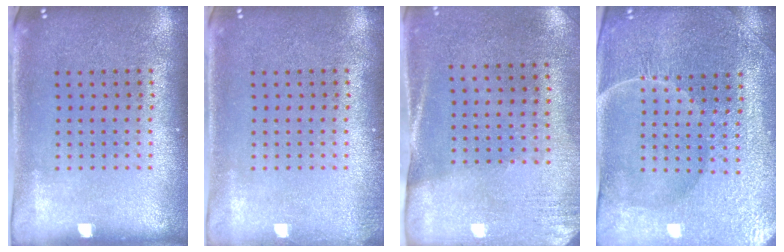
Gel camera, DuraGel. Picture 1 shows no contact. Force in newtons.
{"total": 0.7, "press": 0.7, "slide": 0.2}
{"total": 2.6, "press": 2.3, "slide": 1.3}
{"total": 4.3, "press": 4.2, "slide": 1.1}